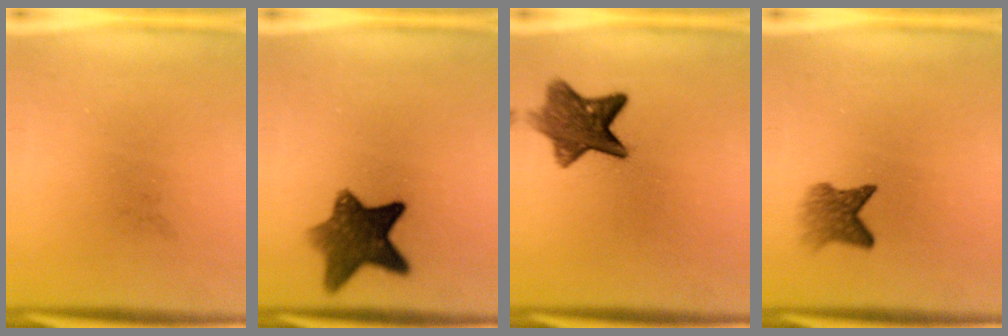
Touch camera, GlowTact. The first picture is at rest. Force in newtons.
{"total": 9.9}
{"total": 8.1}
{"total": 3.7}